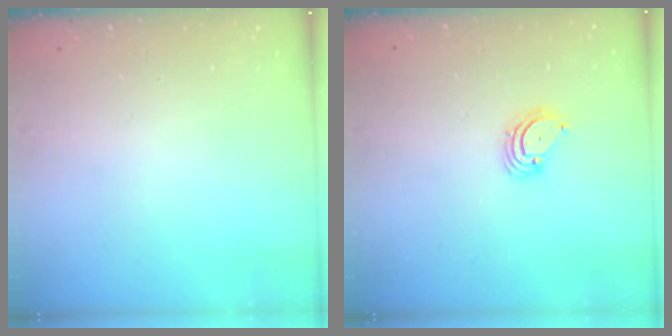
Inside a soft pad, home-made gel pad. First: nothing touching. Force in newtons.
{"total": 3.5, "press": 3.5, "slide": 0.4}